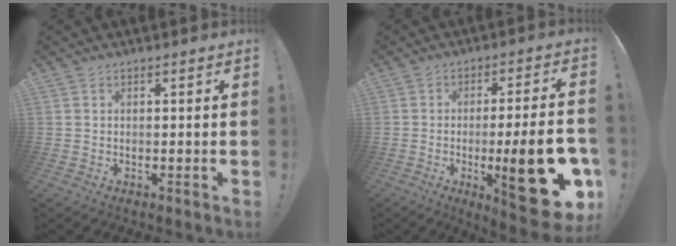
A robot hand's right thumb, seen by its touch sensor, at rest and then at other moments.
{"total": 21.9, "force": [-6.6, 5.2, 20.3], "torque": [-0.281, 0.018, -0.091]}